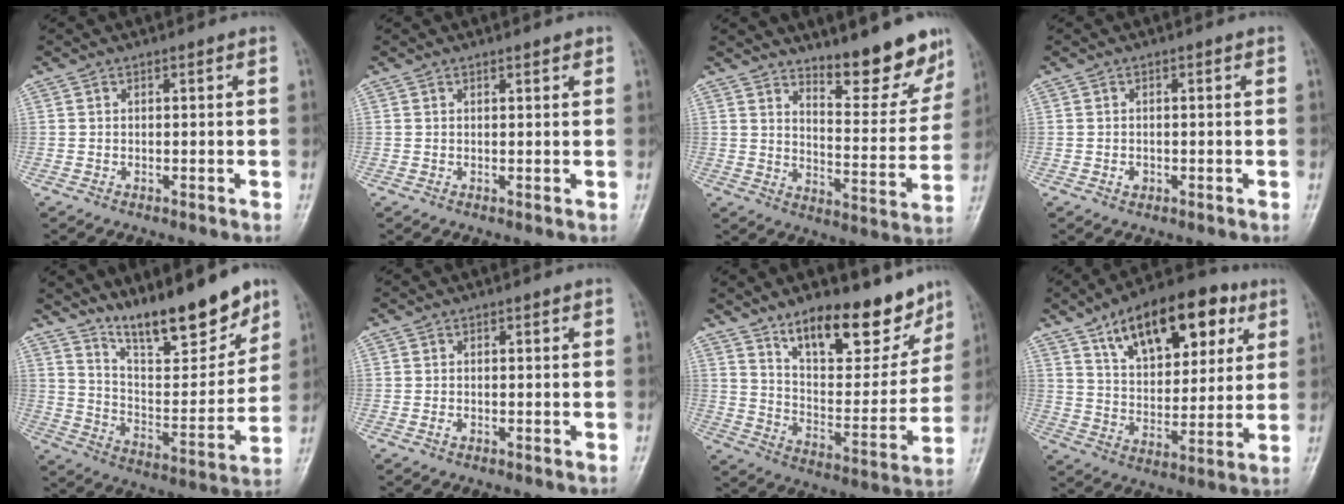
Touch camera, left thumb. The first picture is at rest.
{"total": 1.0, "force": [0.8, 0.3, 0.6], "torque": [-0.007, -0.004, 0.010]}
{"total": 12.6, "force": [9.9, 3.3, 7.0], "torque": [-0.056, -0.077, 0.150]}
{"total": 1.2, "force": [-0.4, 1.0, 0.6], "torque": [-0.004, 0.002, -0.005]}
{"total": 17.0, "force": [13.1, 4.5, 9.9], "torque": [-0.115, -0.086, 0.227]}
{"total": 0.7, "force": [-0.3, 0.5, 0.4], "torque": [-0.007, 0.000, -0.007]}
{"total": 18.4, "force": [13.0, 7.5, 10.5], "torque": [-0.102, -0.084, 0.211]}
{"total": 19.8, "force": [9.9, 10.2, 13.8], "torque": [-0.167, -0.024, 0.161]}